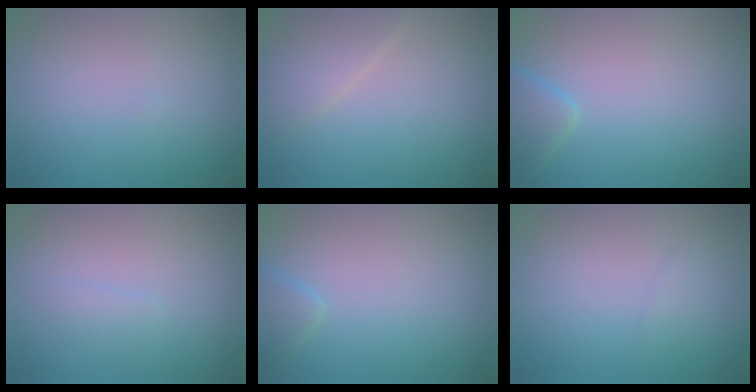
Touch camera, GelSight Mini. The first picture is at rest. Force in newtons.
{"total": 2.9, "press": 2.9, "slide": 0.1}
{"total": 2.6, "press": 2.6, "slide": 0.2}
{"total": 0.8, "press": 0.8, "slide": 0.1}
{"total": 1.7, "press": 1.7, "slide": 0.2}
{"total": 0.6, "press": 0.6, "slide": 0.0}